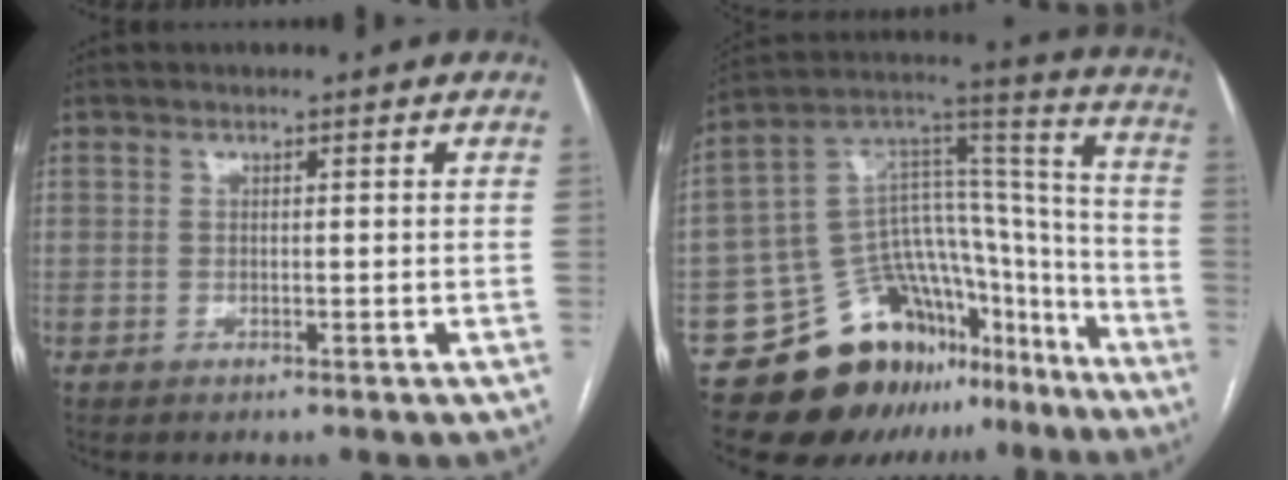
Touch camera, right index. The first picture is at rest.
{"total": 22.5, "force": [-15.6, 12.1, 10.7], "torque": [-0.143, 0.078, -0.238]}